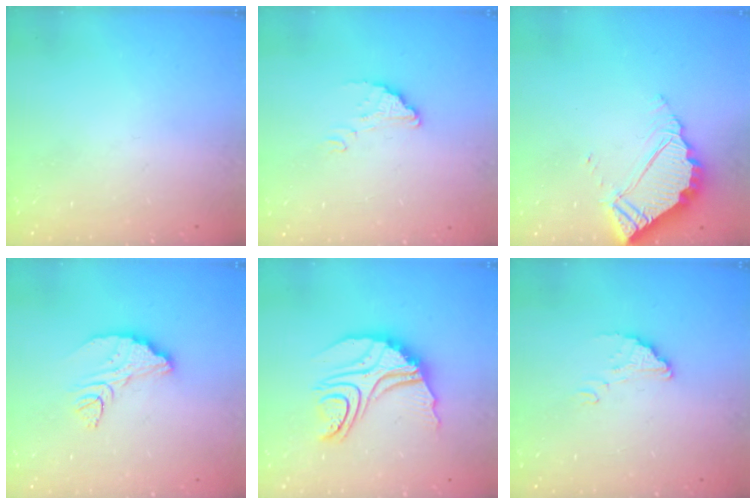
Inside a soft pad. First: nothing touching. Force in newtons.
{"total": 1.8, "press": 1.8, "slide": 0.0}
{"total": 5.1, "press": 5.1, "slide": 0.4}
{"total": 7.7, "press": 7.7, "slide": 0.5}
{"total": 14.9, "press": 14.9, "slide": 1.4}
{"total": 1.8, "press": 1.8, "slide": 0.0}